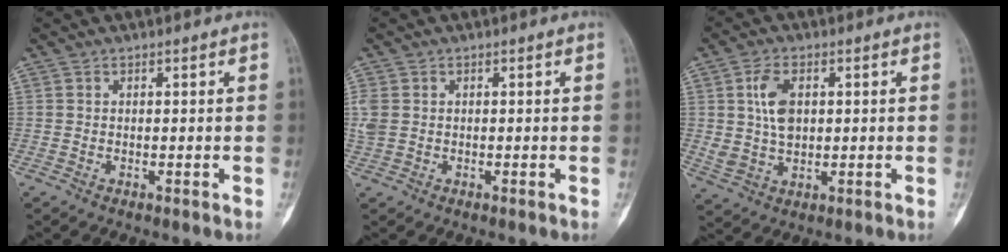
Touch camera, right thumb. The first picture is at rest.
{"total": 3.1, "force": [0.0, 2.5, 1.9], "torque": [-0.060, 0.007, 0.002]}
{"total": 7.7, "force": [1.6, 4.8, 5.8], "torque": [-0.110, -0.004, 0.036]}